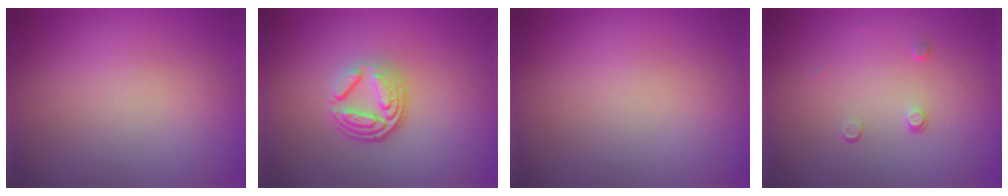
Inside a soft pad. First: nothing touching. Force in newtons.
{"total": 3.9, "press": 2.8, "slide": 2.7}
{"total": 0.0}
{"total": 0.9, "press": 0.6, "slide": 0.6}